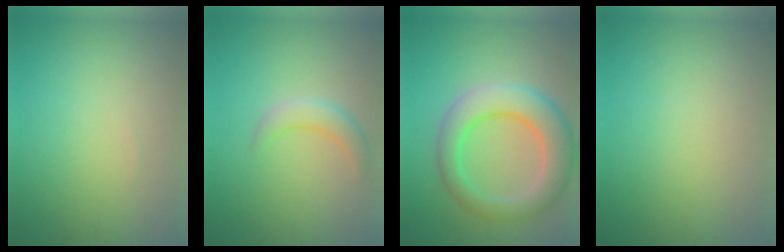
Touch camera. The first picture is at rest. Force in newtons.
{"total": 2.4, "press": 2.4, "slide": 0.2}
{"total": 7.3, "press": 7.2, "slide": 0.4}
{"total": 0.0}